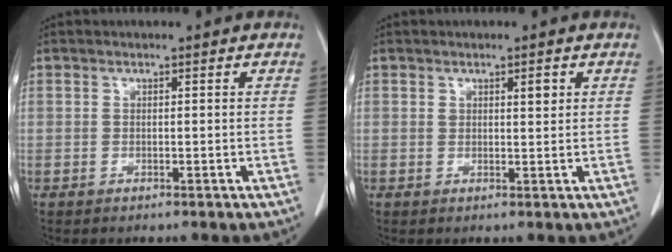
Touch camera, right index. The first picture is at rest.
{"total": 1.7, "force": [0.9, 0.5, 1.4], "torque": [-0.022, -0.002, 0.015]}